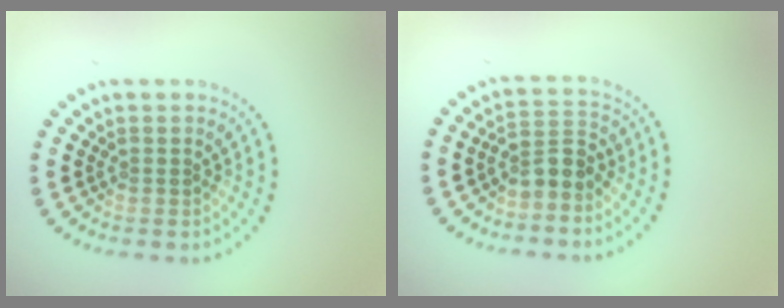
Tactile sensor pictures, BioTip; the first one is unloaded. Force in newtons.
{"total": 2.5, "press": 2.0, "slide": 1.4}